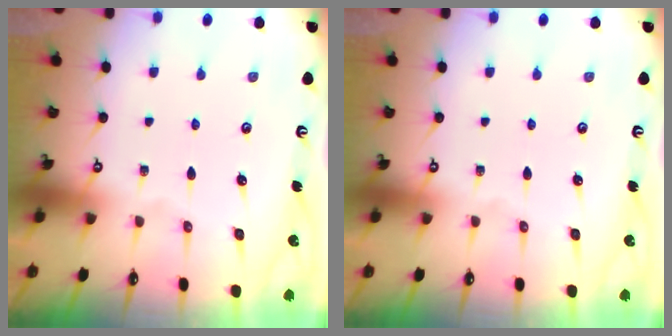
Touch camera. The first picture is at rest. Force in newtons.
{"total": 0.0}